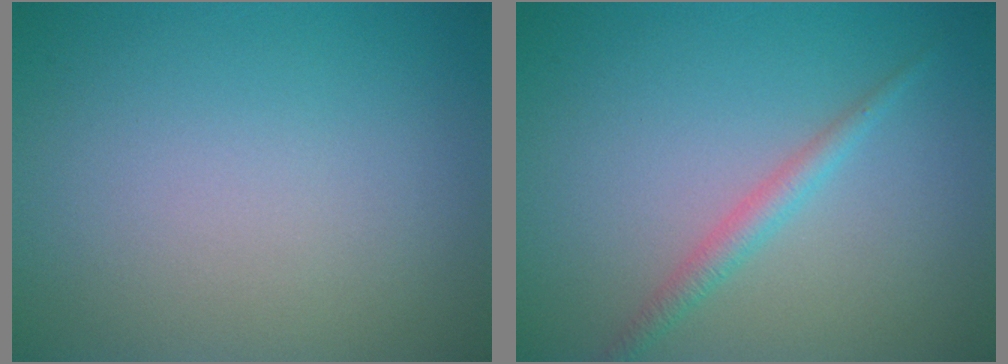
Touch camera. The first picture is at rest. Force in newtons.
{"total": 1.7, "press": 1.7, "slide": 0.0}